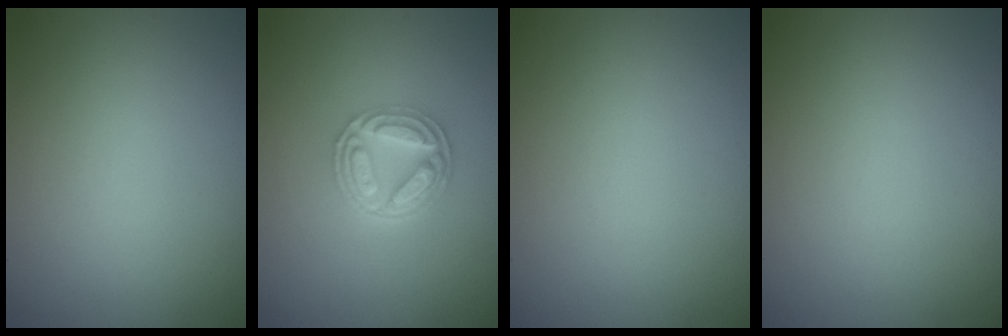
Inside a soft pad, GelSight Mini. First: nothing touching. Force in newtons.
{"total": 4.8, "press": 3.8, "slide": 2.9}
{"total": 0.0}
{"total": 0.0}